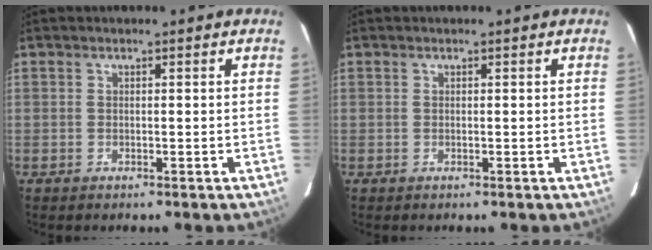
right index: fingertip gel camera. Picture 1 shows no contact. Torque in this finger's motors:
{"motor_torque": [0.00, 0.00, 0.00, 0.01]}